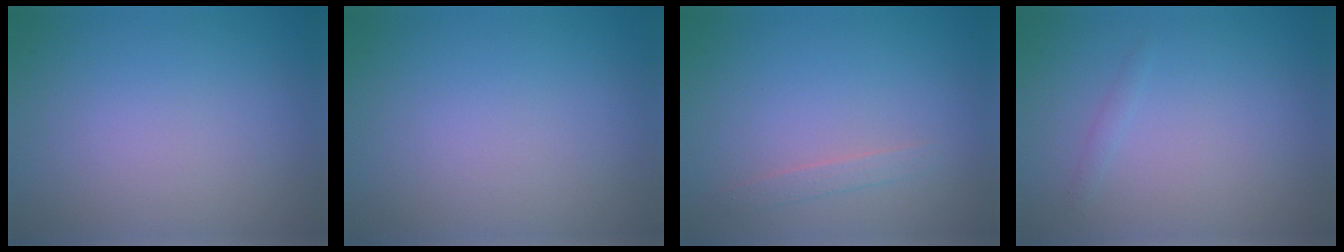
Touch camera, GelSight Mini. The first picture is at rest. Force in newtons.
{"total": 0.0}
{"total": 1.1, "press": 1.1, "slide": 0.1}
{"total": 0.6, "press": 0.6, "slide": 0.0}